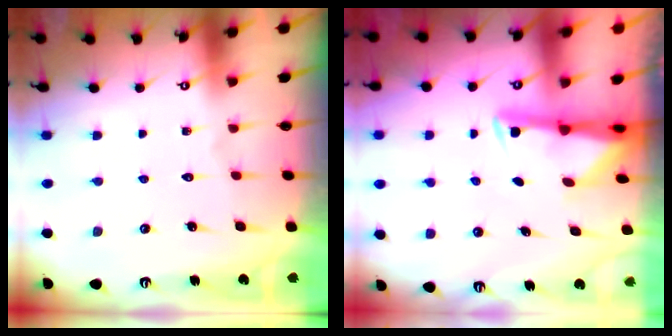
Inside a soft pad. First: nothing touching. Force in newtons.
{"total": 2.8, "press": 2.8, "slide": 0.6}